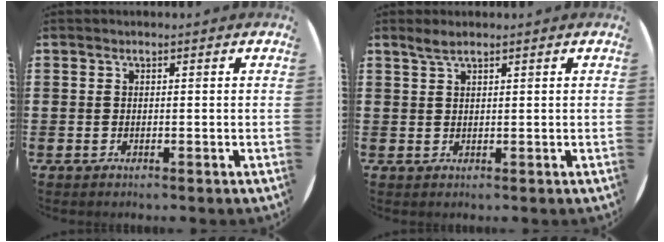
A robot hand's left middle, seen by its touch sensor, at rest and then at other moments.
{"total": 1.7, "force": [1.3, 0.2, 1.0], "torque": [-0.022, 0.002, 0.025]}